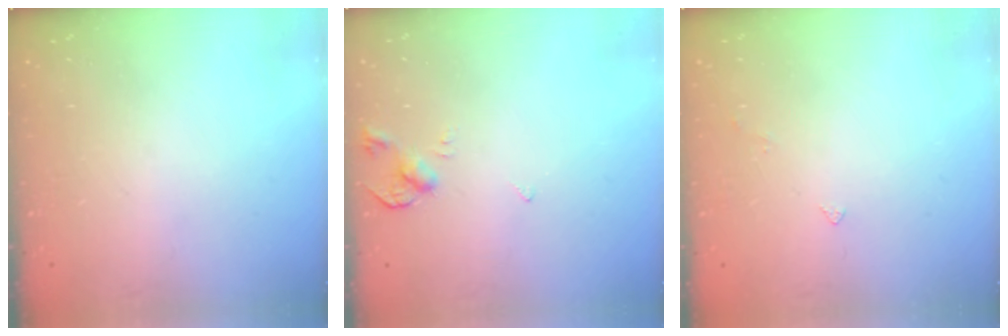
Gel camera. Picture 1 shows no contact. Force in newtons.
{"total": 3.7, "press": 3.6, "slide": 0.7}
{"total": 0.8, "press": 0.7, "slide": 0.4}